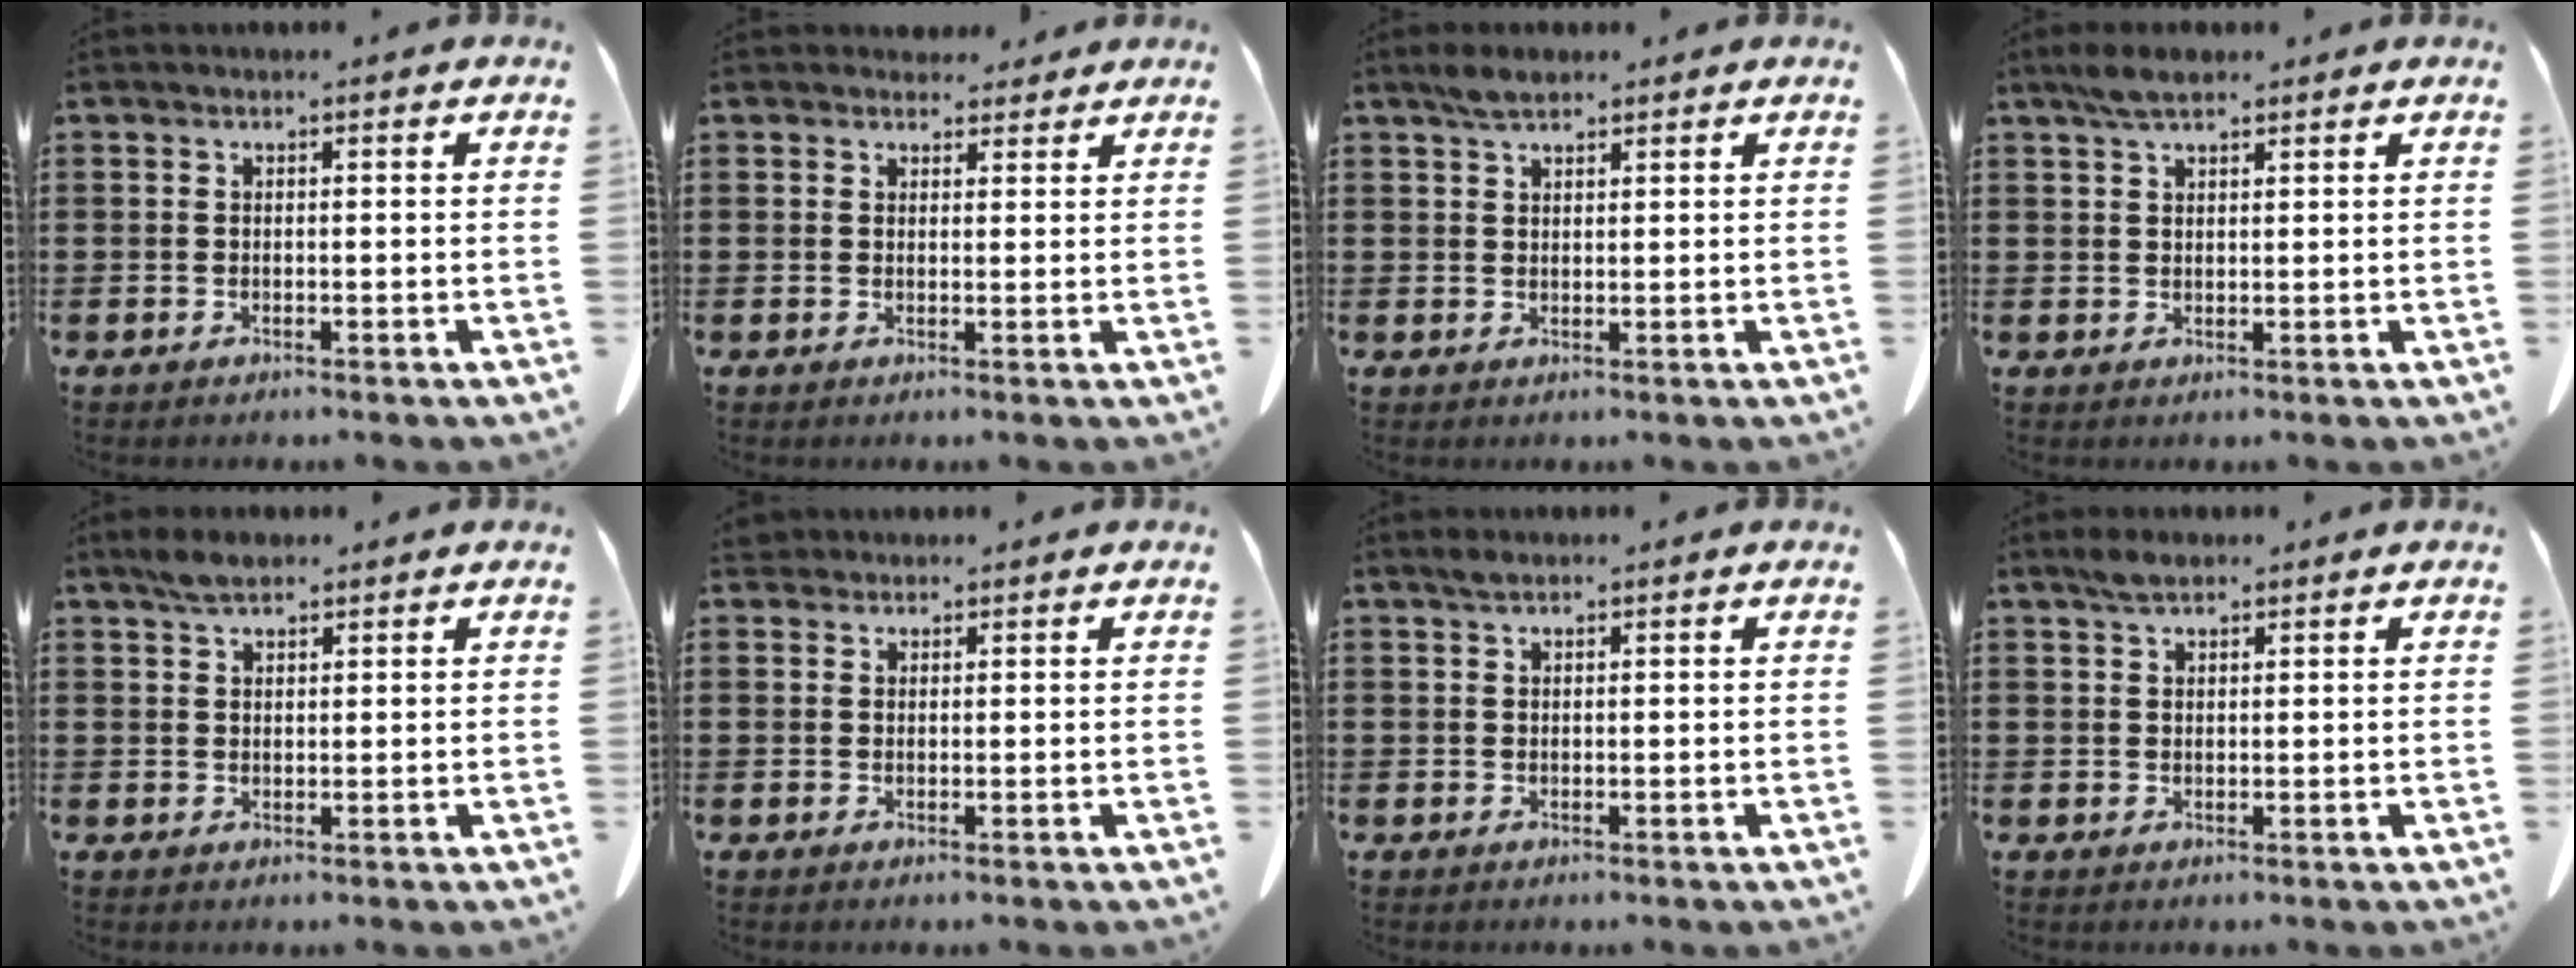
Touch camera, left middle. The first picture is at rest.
{"total": 2.8, "force": [2.5, 1.1, 0.4], "torque": [-0.007, -0.004, 0.047]}
{"total": 2.8, "force": [2.2, 1.0, 1.5], "torque": [-0.034, 0.003, 0.041]}
{"total": 3.5, "force": [2.4, 1.1, 2.3], "torque": [-0.051, 0.004, 0.044]}
{"total": 3.0, "force": [2.2, 1.1, 1.7], "torque": [-0.038, 0.003, 0.042]}
{"total": 1.8, "force": [1.6, 0.7, 0.5], "torque": [-0.016, 0.003, 0.032]}
{"total": 1.2, "force": [1.0, 0.4, 0.5], "torque": [-0.013, 0.001, 0.019]}
{"total": 2.3, "force": [1.7, 0.8, 1.2], "torque": [-0.028, 0.002, 0.033]}